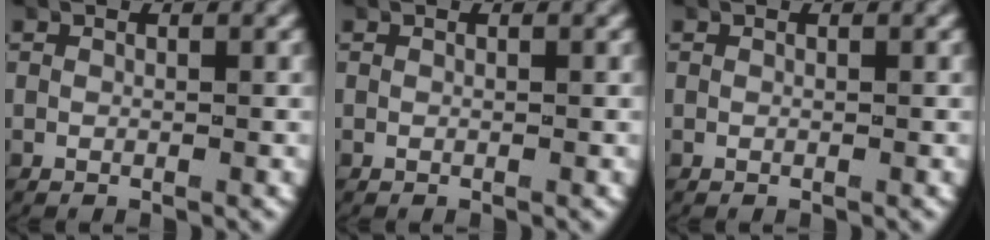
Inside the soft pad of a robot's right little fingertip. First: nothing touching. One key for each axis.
{"total": 0.0}
{"total": 0.0}